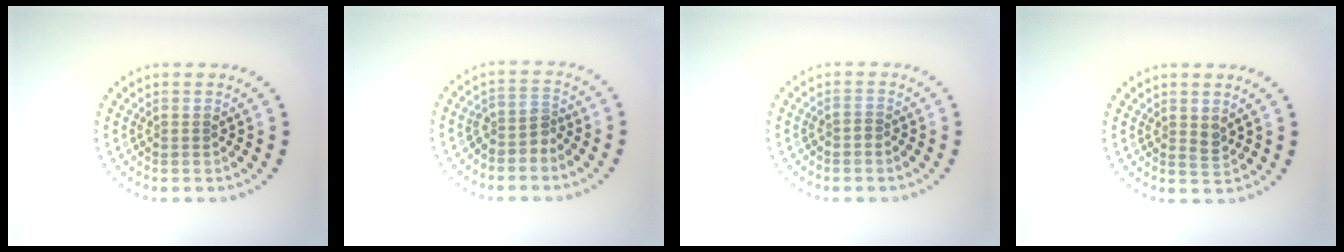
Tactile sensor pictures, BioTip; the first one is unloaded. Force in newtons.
{"total": 2.0, "press": 1.5, "slide": 1.3}
{"total": 0.5, "press": 0.2, "slide": 0.5}
{"total": 1.0, "press": 0.9, "slide": 0.5}